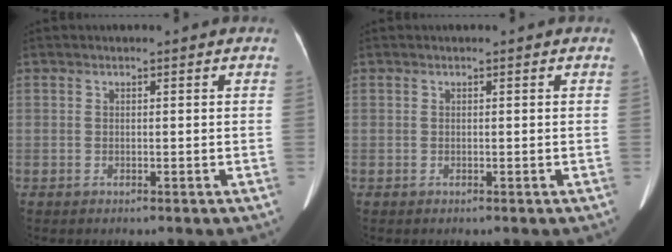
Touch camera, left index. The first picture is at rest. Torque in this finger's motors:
{"motor_torque": [0.11, 0.02, 0.00, 0.01]}